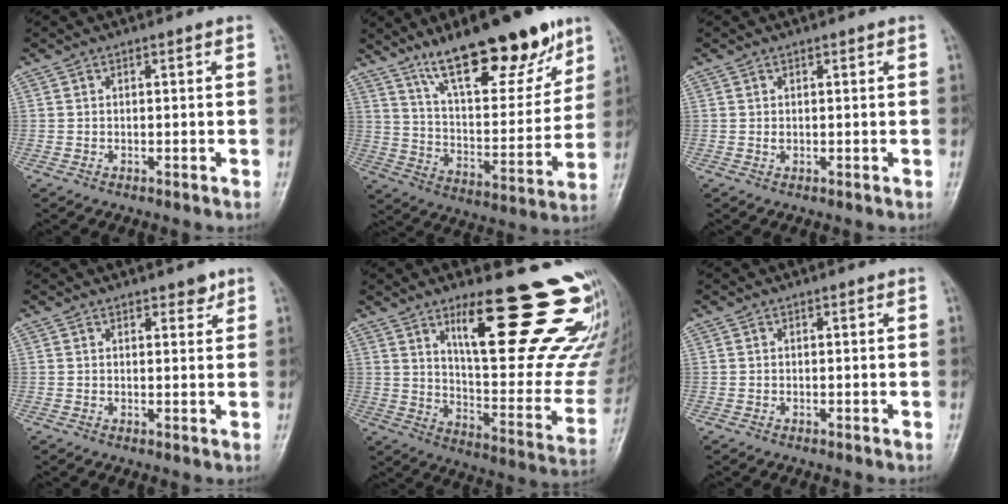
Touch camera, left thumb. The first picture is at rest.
{"total": 22.8, "force": [15.1, 7.4, 15.4], "torque": [-0.197, -0.068, 0.251]}
{"total": 0.8, "force": [0.4, 0.6, 0.5], "torque": [-0.002, -0.001, 0.006]}
{"total": 2.4, "force": [1.8, 1.2, 1.1], "torque": [0.000, -0.010, 0.024]}
{"total": 26.4, "force": [16.4, 6.6, 19.6], "torque": [-0.209, -0.105, 0.241]}
{"total": 0.0}